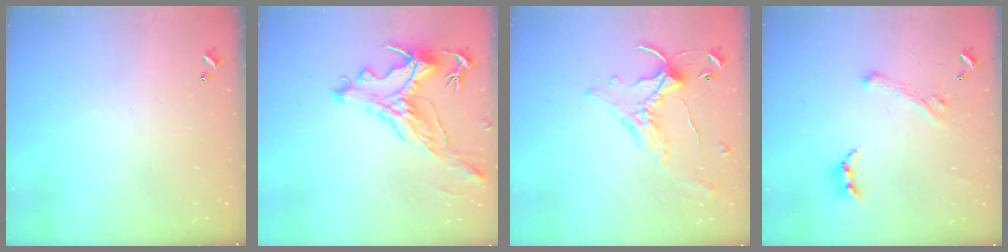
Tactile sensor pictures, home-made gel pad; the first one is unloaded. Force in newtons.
{"total": 2.5, "press": 2.2, "slide": 1.2}
{"total": 1.6, "press": 1.2, "slide": 1.0}
{"total": 2.7, "press": 2.7, "slide": 0.4}